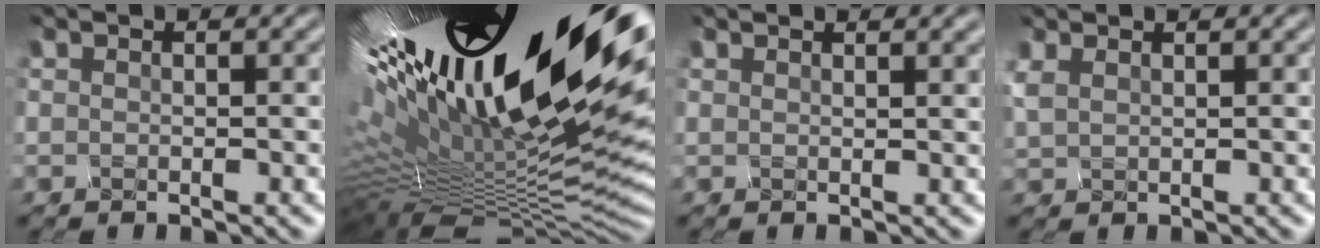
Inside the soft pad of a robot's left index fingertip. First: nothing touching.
{"total": 19.3, "force": [5.7, 5.9, 17.5], "torque": [-0.293, -0.007, 0.115]}
{"total": 2.2, "force": [1.6, 0.8, 1.2], "torque": [-0.003, 0.012, 0.013]}
{"total": 1.7, "force": [1.0, 0.8, 1.1], "torque": [-0.049, 0.010, 0.027]}